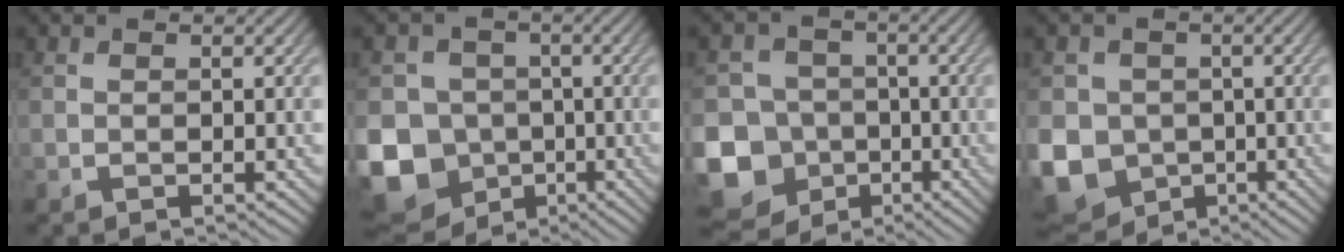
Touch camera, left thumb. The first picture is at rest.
{"total": 13.1, "force": [-4.1, 11.5, 4.6], "torque": [-0.141, -0.040, -0.094]}
{"total": 15.0, "force": [-6.2, 13.0, 4.2], "torque": [-0.149, -0.046, -0.115]}
{"total": 10.4, "force": [-2.3, 9.1, 4.5], "torque": [-0.135, -0.043, -0.058]}